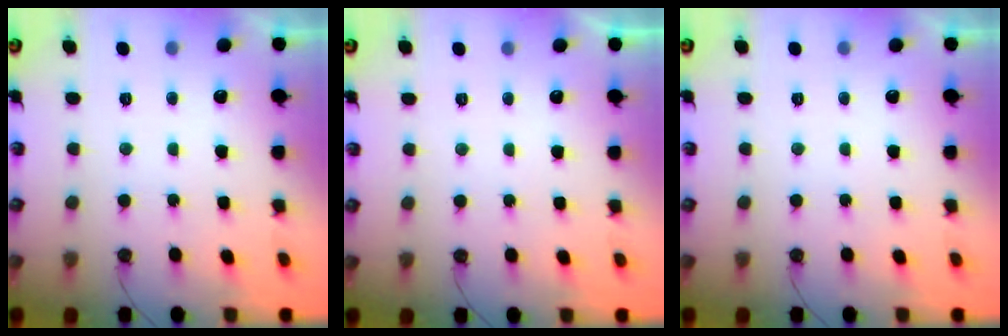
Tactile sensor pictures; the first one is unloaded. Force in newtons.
{"total": 0.0}
{"total": 0.0}